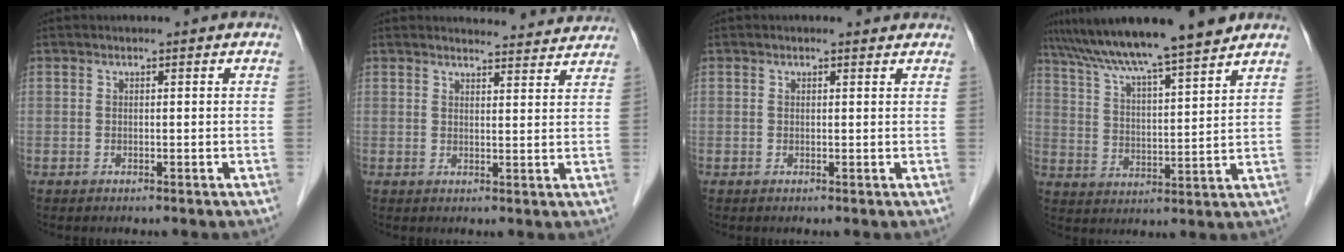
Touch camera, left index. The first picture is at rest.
{"total": 7.8, "force": [7.7, 0.9, 0.5], "torque": [0.002, -0.003, 0.077]}
{"total": 1.1, "force": [1.0, 0.4, 0.4], "torque": [-0.012, 0.006, 0.008]}
{"total": 14.9, "force": [12.7, 0.0, 7.8], "torque": [-0.132, 0.017, 0.205]}